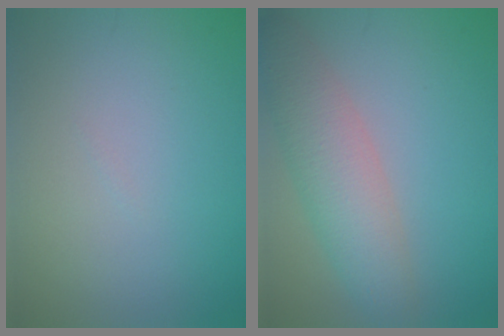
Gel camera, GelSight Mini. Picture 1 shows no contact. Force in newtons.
{"total": 5.4, "press": 5.4, "slide": 0.4}